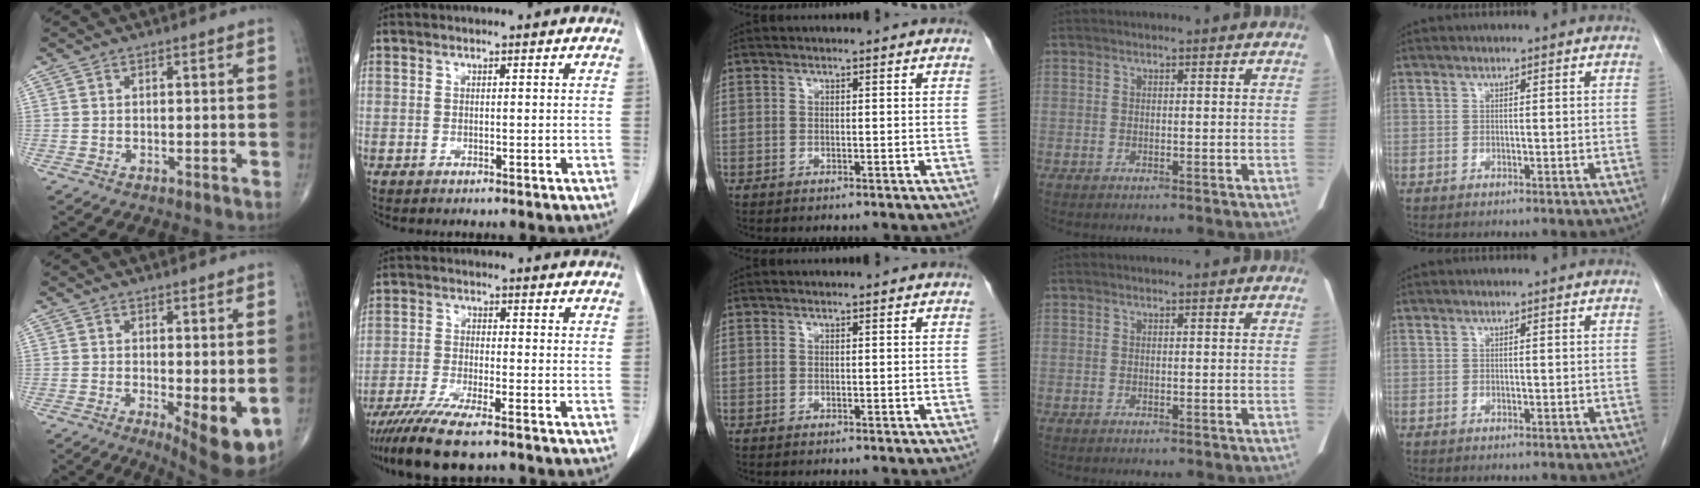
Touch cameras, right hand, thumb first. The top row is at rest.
{"thumb": {"total": 8.3, "force": [-1.3, 2.7, 7.8], "torque": [-0.101, -0.022, -0.011]}, "index": {"total": 10.5, "force": [-8.2, 1.3, 6.3], "torque": [-0.107, -0.026, -0.137]}}